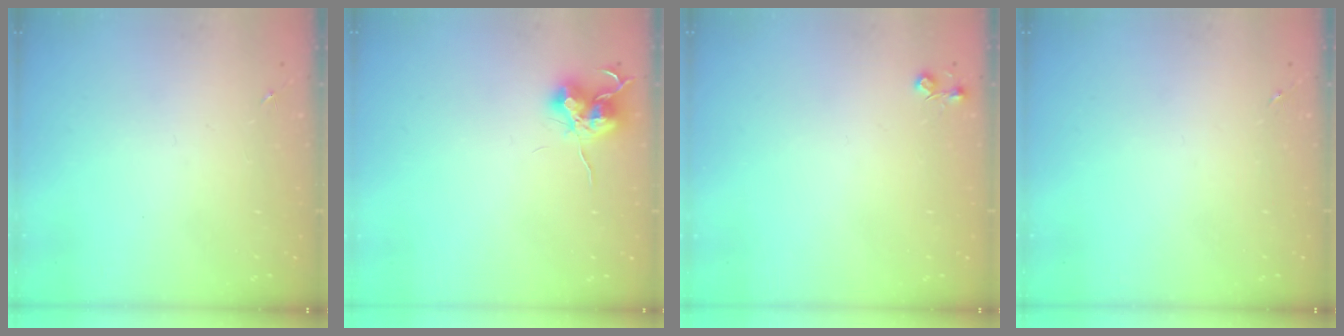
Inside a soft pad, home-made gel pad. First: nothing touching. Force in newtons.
{"total": 10.9, "press": 10.8, "slide": 0.8}
{"total": 4.4, "press": 4.4, "slide": 0.7}
{"total": 0.0}